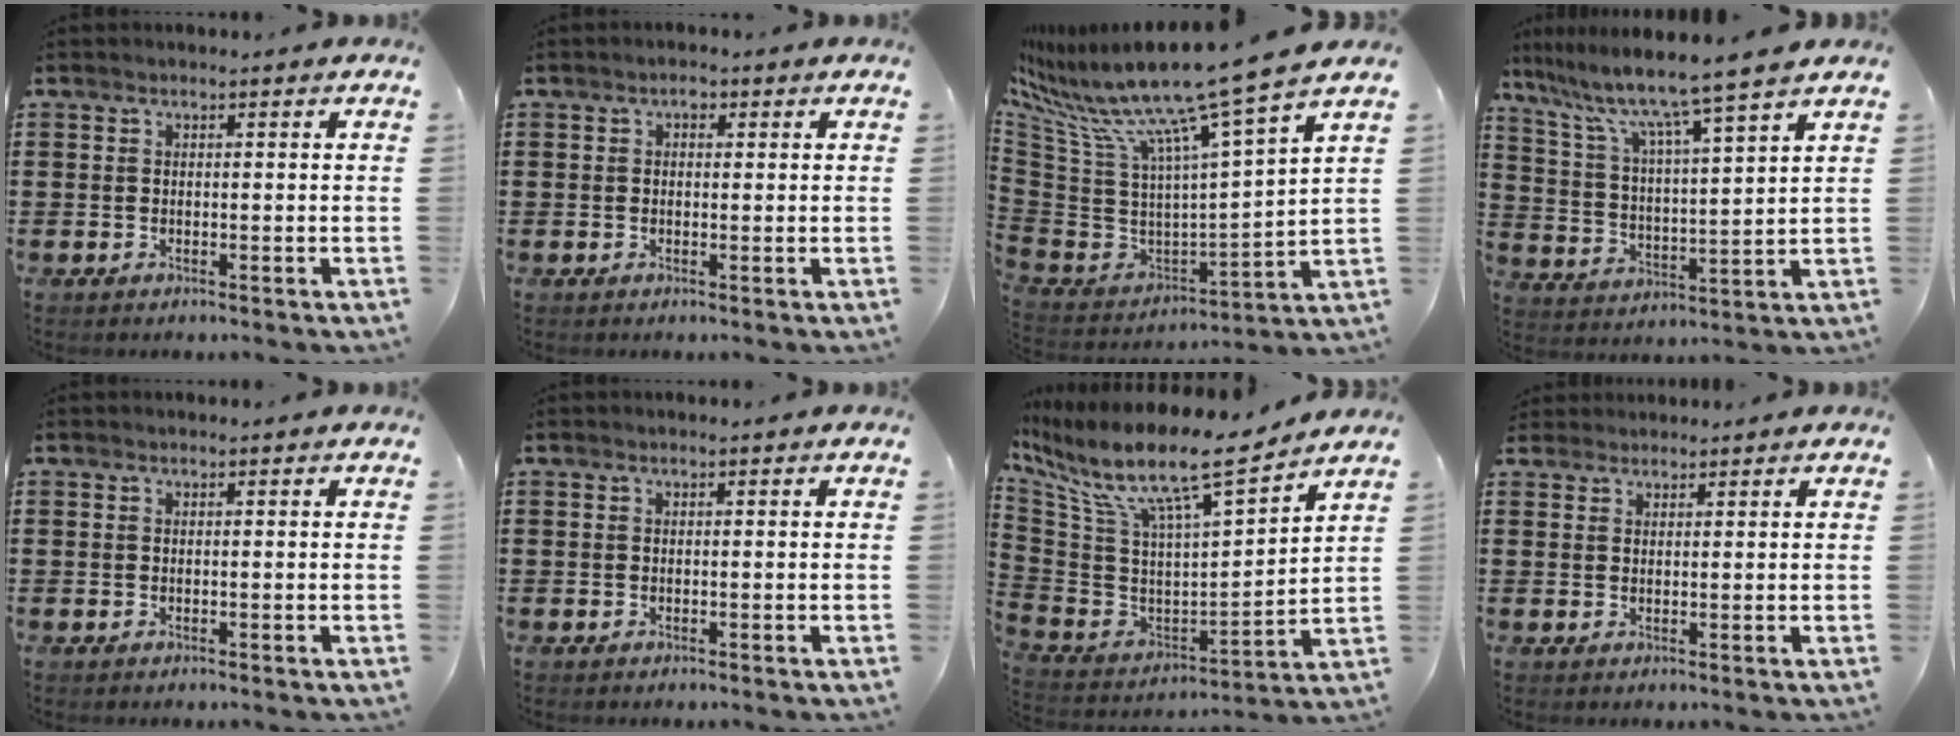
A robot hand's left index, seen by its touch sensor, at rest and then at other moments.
{"total": 1.5, "force": [0.2, 0.9, 1.1], "torque": [-0.024, 0.008, 0.003]}
{"total": 12.9, "force": [10.1, -0.9, 8.0], "torque": [-0.176, -0.086, 0.155]}
{"total": 8.3, "force": [7.1, -0.8, 4.2], "torque": [-0.111, -0.049, 0.113]}
{"total": 0.0}
{"total": 0.0}
{"total": 11.5, "force": [8.4, 1.7, 7.8], "torque": [-0.180, -0.062, 0.137]}
{"total": 1.6, "force": [1.5, 0.6, -0.1], "torque": [-0.003, 0.003, 0.032]}